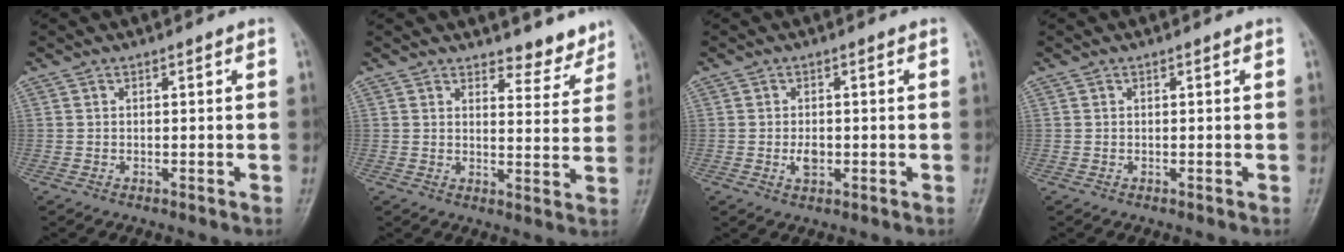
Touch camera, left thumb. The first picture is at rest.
{"total": 5.4, "force": [4.7, 2.3, 1.0], "torque": [0.015, -0.039, 0.055]}
{"total": 2.8, "force": [-0.5, 1.7, 2.2], "torque": [-0.034, 0.000, -0.008]}
{"total": 0.0}